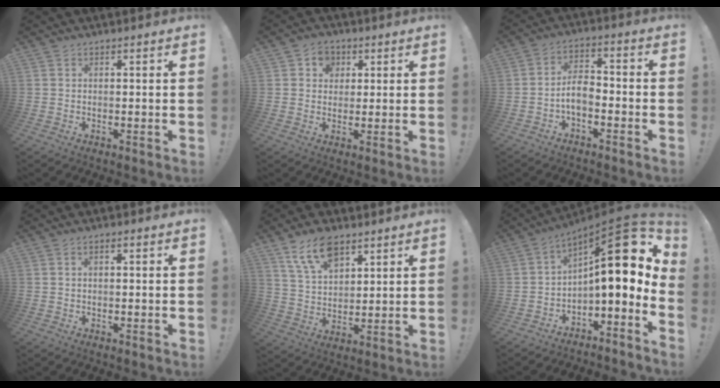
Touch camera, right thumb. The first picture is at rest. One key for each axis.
{"total": 5.5, "fx": 1.7, "fy": 5.0, "fz": 1.6, "tx": -0.016, "ty": -0.005, "tz": 0.031}
{"total": 6.5, "fx": -2.8, "fy": 3.4, "fz": 4.7, "tx": -0.099, "ty": 0.003, "tz": -0.053}
{"total": 1.2, "fx": 0.1, "fy": 0.4, "fz": 1.1, "tx": -0.018, "ty": 0.001, "tz": -0.001}
{"total": 12.0, "fx": 7.6, "fy": 6.4, "fz": 6.7, "tx": -0.120, "ty": -0.029, "tz": 0.146}
{"total": 18.8, "fx": 5.4, "fy": 6.9, "fz": 16.7, "tx": -0.229, "ty": -0.038, "tz": 0.091}